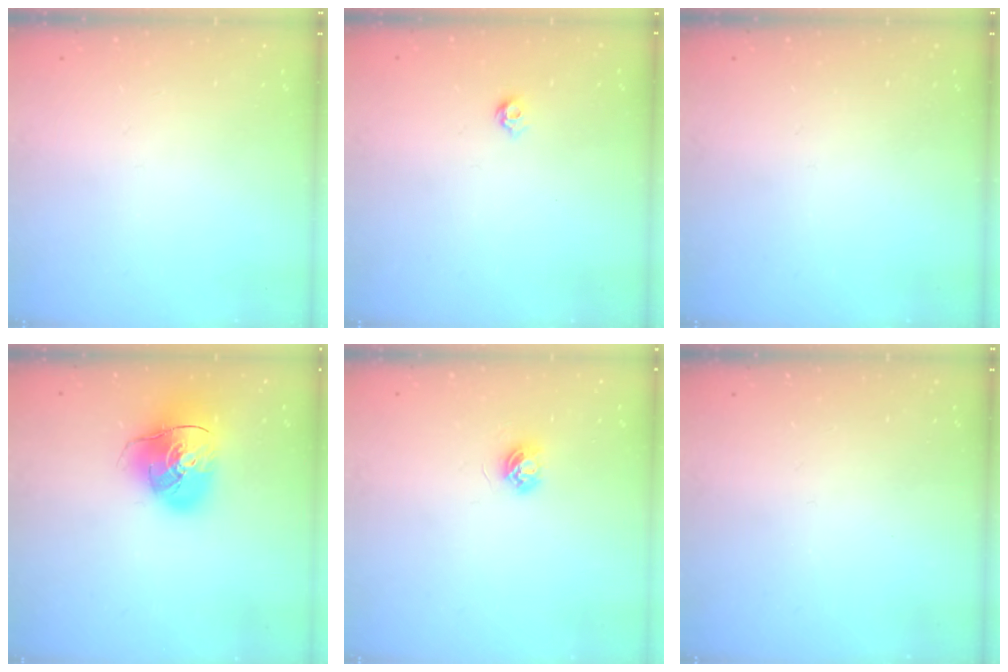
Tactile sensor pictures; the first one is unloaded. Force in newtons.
{"total": 4.4, "press": 4.3, "slide": 0.9}
{"total": 0.0}
{"total": 16.3, "press": 16.1, "slide": 2.4}
{"total": 4.2, "press": 4.2, "slide": 0.4}
{"total": 0.0}